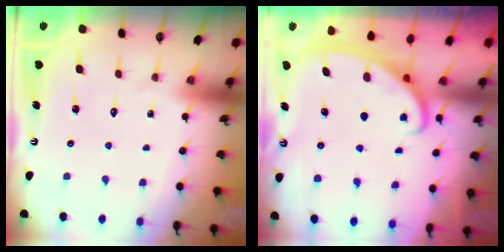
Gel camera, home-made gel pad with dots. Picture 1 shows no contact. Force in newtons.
{"total": 2.6, "press": 2.6, "slide": 0.4}